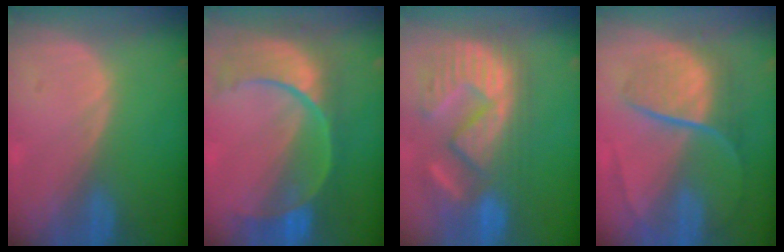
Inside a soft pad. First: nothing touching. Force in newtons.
{"total": 11.1, "press": 9.4, "slide": 6.0}
{"total": 12.7, "press": 11.9, "slide": 4.5}
{"total": 9.2, "press": 7.6, "slide": 5.2}